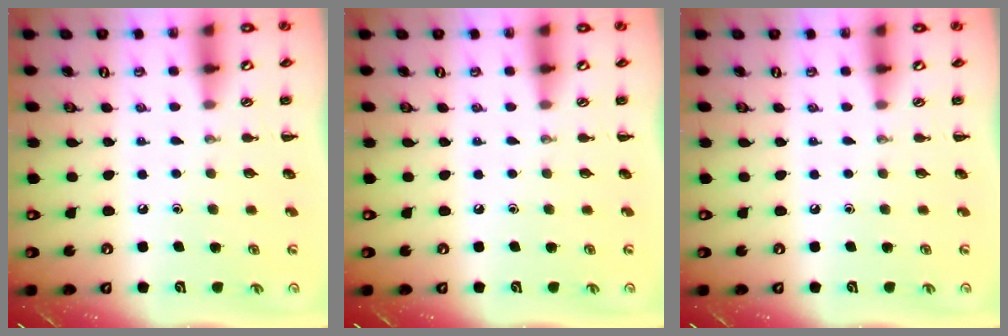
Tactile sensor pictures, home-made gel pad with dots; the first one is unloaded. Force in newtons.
{"total": 0.0}
{"total": 0.0}